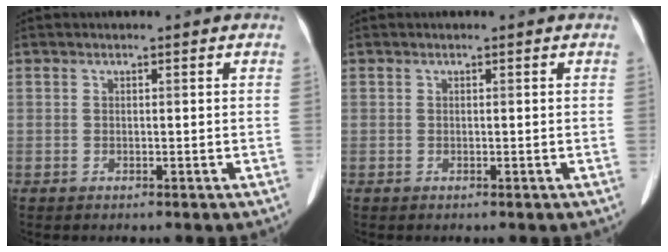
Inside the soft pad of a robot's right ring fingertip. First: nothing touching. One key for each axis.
{"total": 0.0}